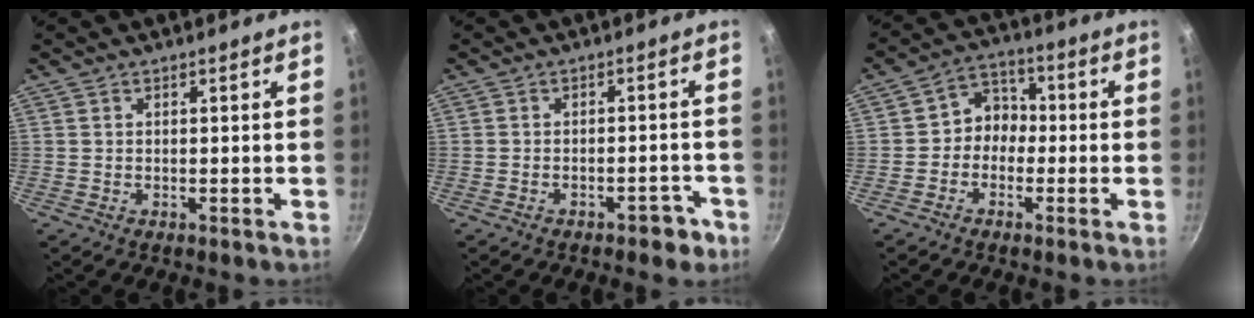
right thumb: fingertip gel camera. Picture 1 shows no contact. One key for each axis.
{"total": 4.0, "fx": -2.6, "fy": 2.0, "fz": 2.3, "tx": -0.014, "ty": 0.030, "tz": -0.019}
{"total": 6.1, "fx": -1.1, "fy": 5.3, "fz": 3.0, "tx": -0.004, "ty": 0.027, "tz": -0.033}